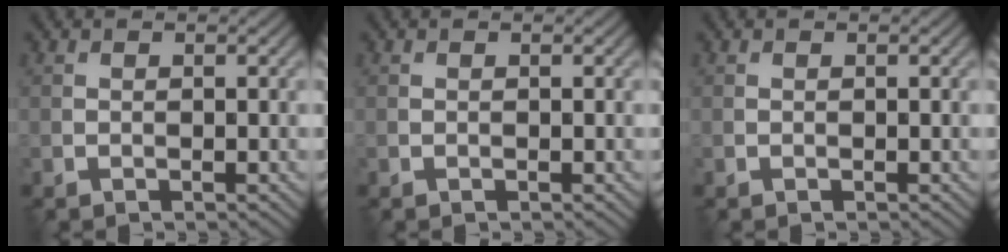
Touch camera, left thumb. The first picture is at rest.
{"total": 0.0}
{"total": 0.0}